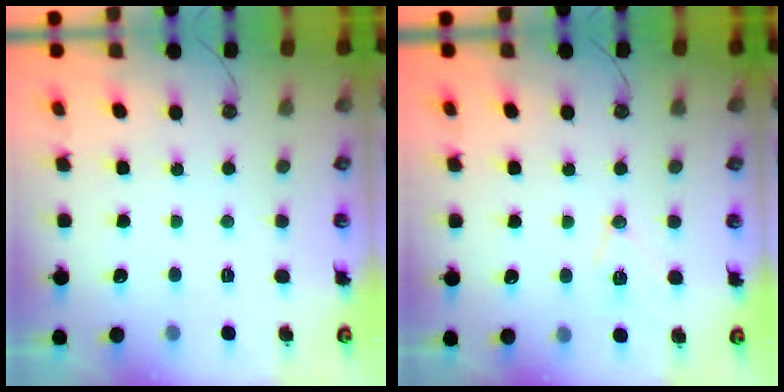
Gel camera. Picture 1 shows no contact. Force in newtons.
{"total": 9.4, "press": 8.7, "slide": 3.5}